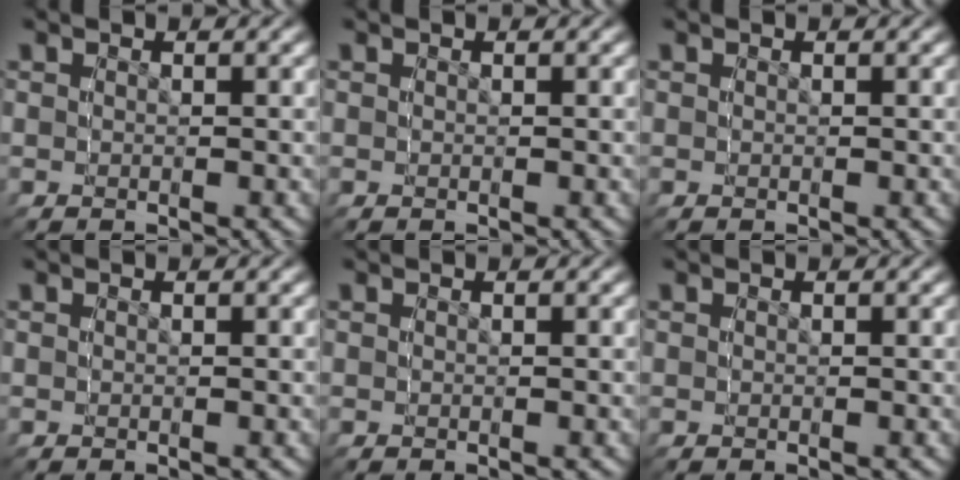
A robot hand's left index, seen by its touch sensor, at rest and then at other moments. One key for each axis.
{"total": 0.0}
{"total": 0.0}
{"total": 0.0}
{"total": 0.0}
{"total": 0.0}